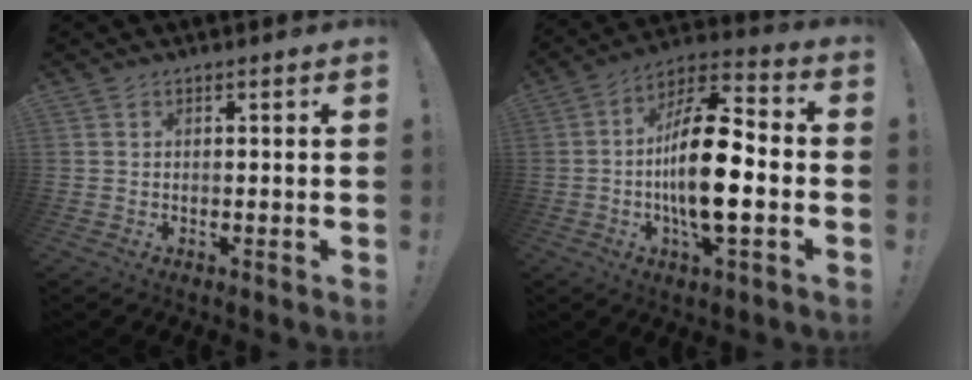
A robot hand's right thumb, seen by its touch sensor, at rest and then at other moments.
{"total": 19.2, "force": [-2.5, 7.0, 17.7], "torque": [-0.317, 0.006, -0.048]}